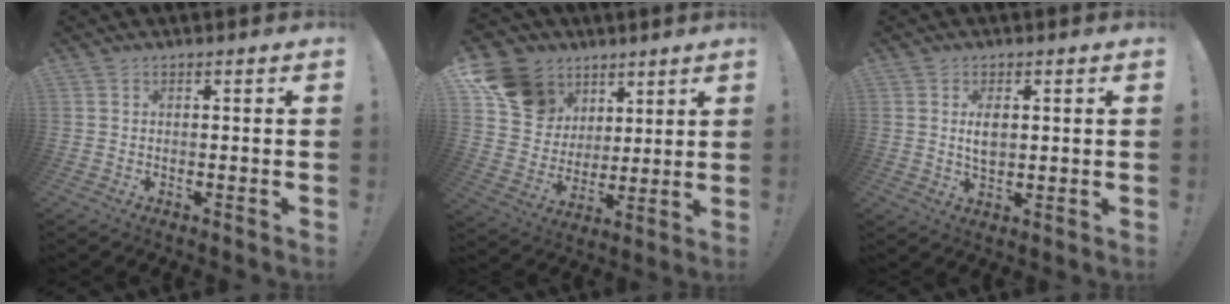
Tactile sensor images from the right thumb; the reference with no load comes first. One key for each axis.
{"total": 15.6, "fx": 8.1, "fy": 12.3, "fz": 5.4, "tx": -0.086, "ty": -0.043, "tz": 0.173}
{"total": 4.5, "fx": 0.8, "fy": 2.5, "fz": 3.7, "tx": -0.065, "ty": -0.003, "tz": 0.008}